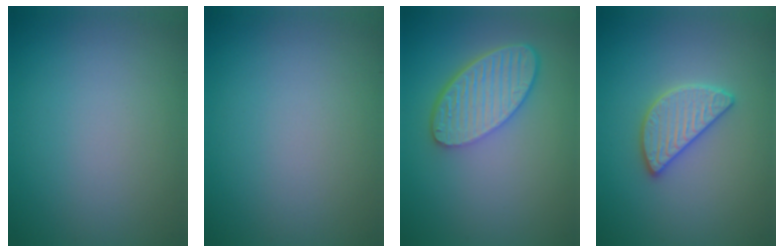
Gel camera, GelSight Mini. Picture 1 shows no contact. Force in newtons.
{"total": 0.0}
{"total": 5.9, "press": 4.5, "slide": 3.8}
{"total": 3.0, "press": 3.0, "slide": 0.2}